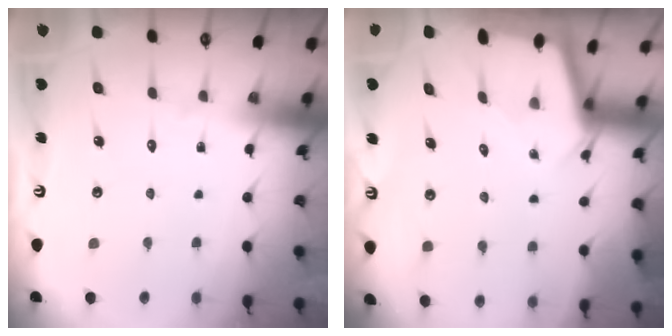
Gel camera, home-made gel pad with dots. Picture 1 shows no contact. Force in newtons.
{"total": 2.3, "press": 2.3, "slide": 0.2}